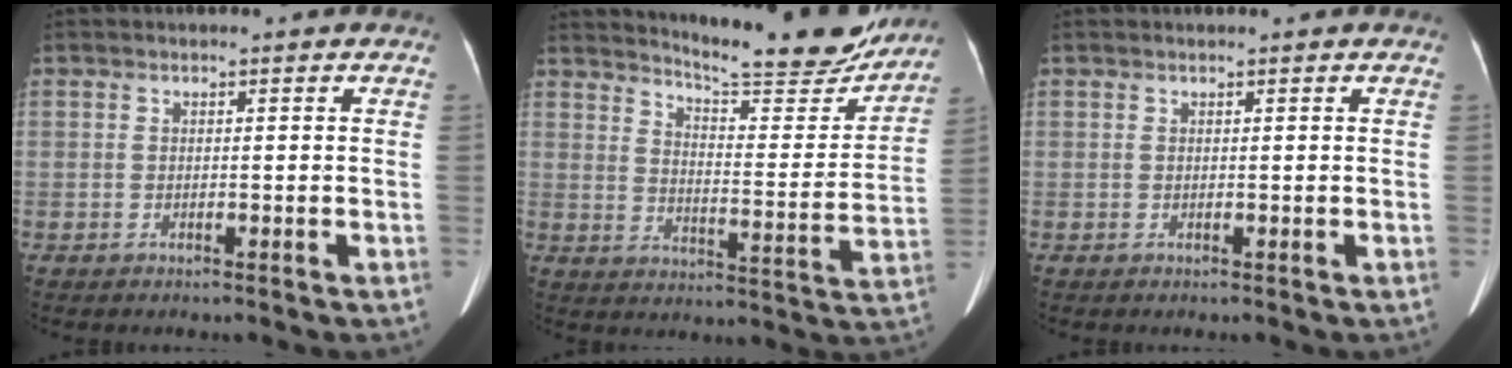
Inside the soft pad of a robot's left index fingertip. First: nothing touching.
{"total": 17.9, "force": [16.7, 1.7, 6.1], "torque": [-0.092, -0.060, 0.215]}
{"total": 0.9, "force": [0.8, -0.1, 0.3], "torque": [-0.005, 0.014, 0.016]}